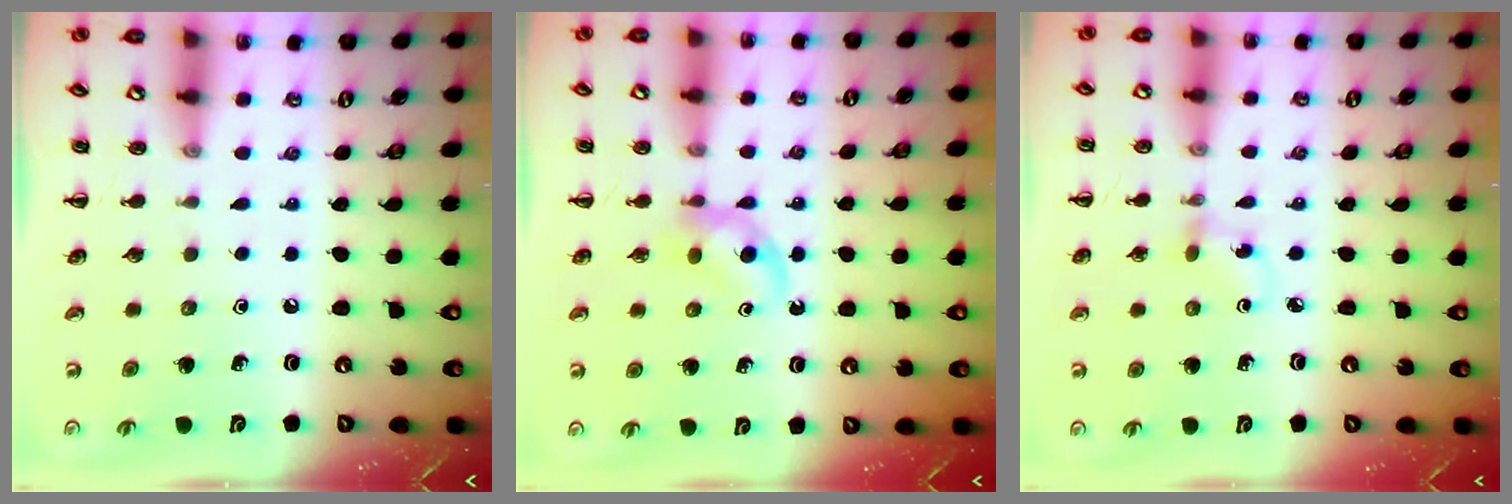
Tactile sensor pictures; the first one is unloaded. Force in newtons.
{"total": 3.9, "press": 3.5, "slide": 1.7}
{"total": 1.9, "press": 1.7, "slide": 0.7}